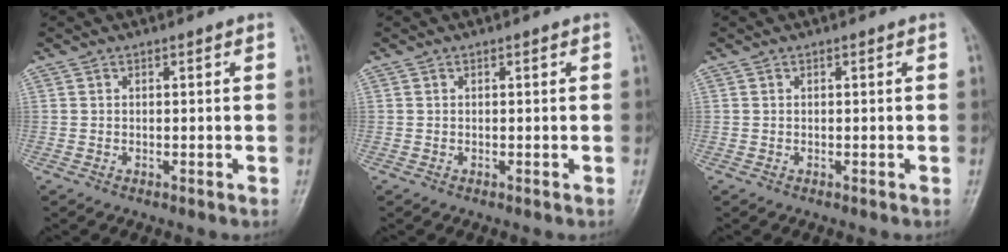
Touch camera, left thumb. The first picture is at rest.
{"total": 0.0}
{"total": 0.0}